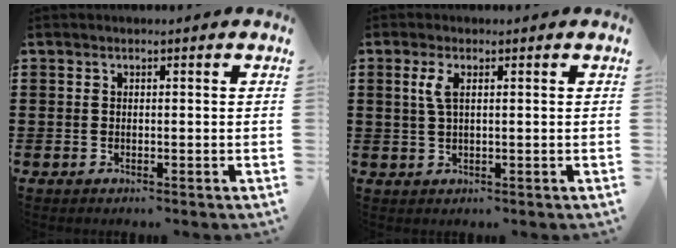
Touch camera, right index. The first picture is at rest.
{"total": 2.7, "force": [0.8, 0.8, 2.4], "torque": [-0.051, 0.005, 0.012]}